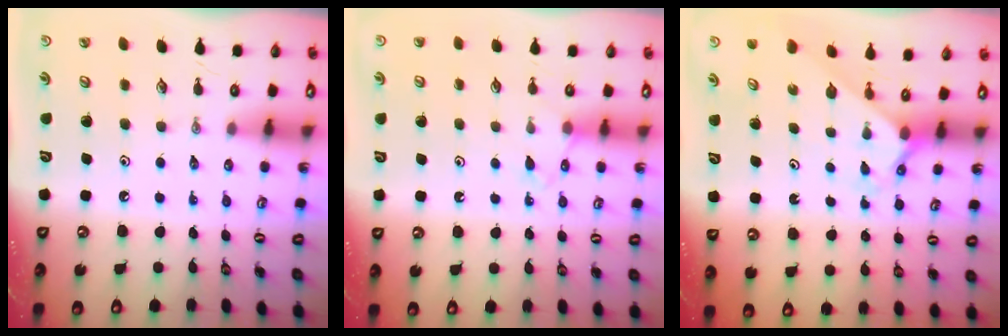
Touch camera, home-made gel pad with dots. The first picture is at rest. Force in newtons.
{"total": 6.7, "press": 6.7, "slide": 0.6}
{"total": 2.2, "press": 2.2, "slide": 0.2}